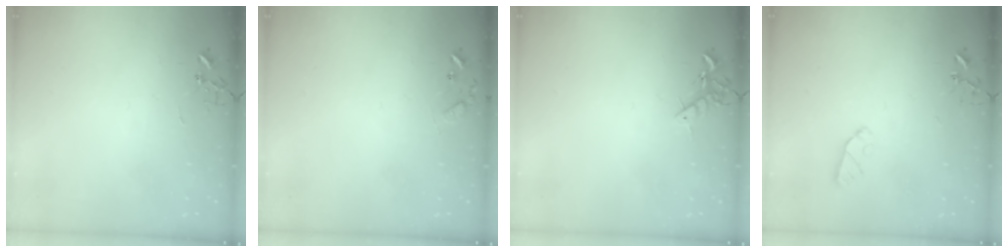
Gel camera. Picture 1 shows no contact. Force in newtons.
{"total": 7.7, "press": 7.6, "slide": 0.5}
{"total": 7.4, "press": 7.4, "slide": 0.9}
{"total": 5.2, "press": 5.2, "slide": 0.7}